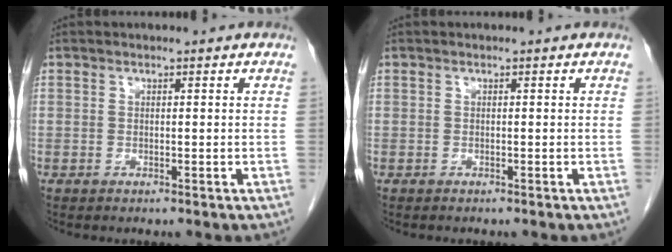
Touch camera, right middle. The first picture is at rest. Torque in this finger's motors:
{"motor_torque": [-0.27, 0.02, 0.09, 0.01]}